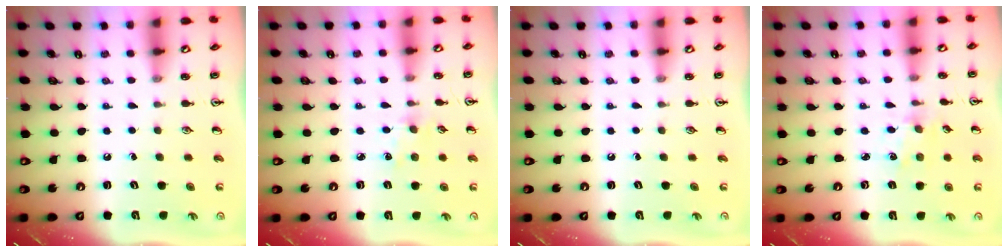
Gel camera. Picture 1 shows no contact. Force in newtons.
{"total": 2.5, "press": 2.4, "slide": 0.4}
{"total": 0.0}
{"total": 1.6, "press": 1.5, "slide": 0.3}